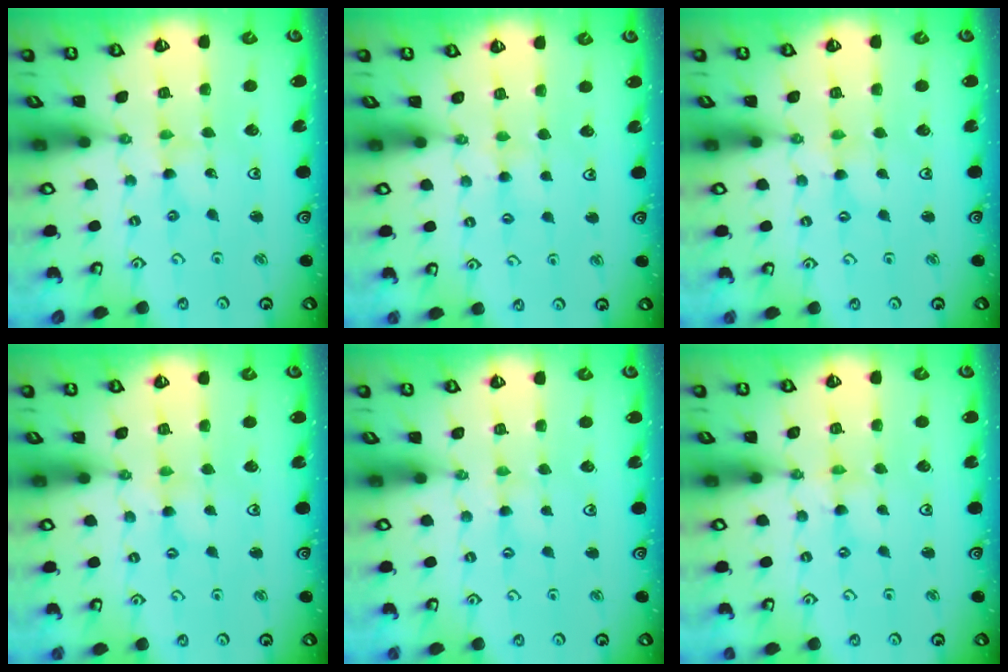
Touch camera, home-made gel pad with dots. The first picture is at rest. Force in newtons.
{"total": 2.8, "press": 2.8, "slide": 0.4}
{"total": 0.0}
{"total": 2.0, "press": 2.0, "slide": 0.2}
{"total": 1.2, "press": 1.1, "slide": 0.2}
{"total": 0.0}